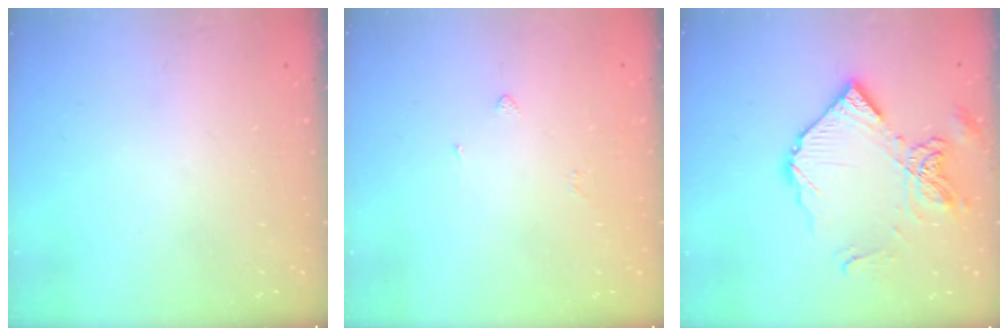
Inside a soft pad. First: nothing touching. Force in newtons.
{"total": 1.9, "press": 1.8, "slide": 0.6}
{"total": 14.5, "press": 14.4, "slide": 1.4}